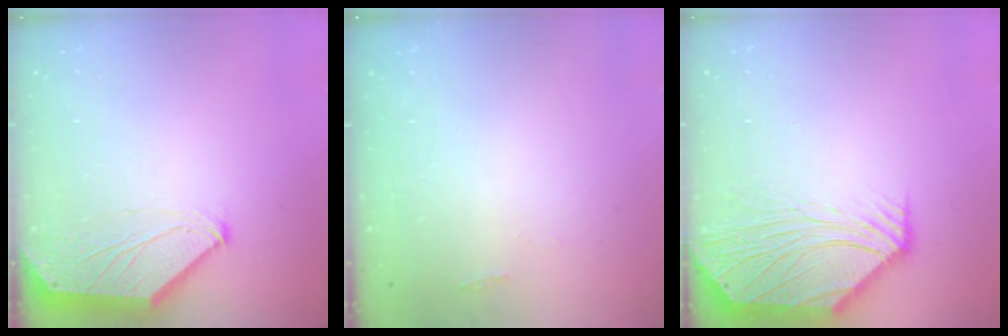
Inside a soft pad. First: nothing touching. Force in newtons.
{"total": 0.7, "press": 0.6, "slide": 0.4}
{"total": 12.0, "press": 11.8, "slide": 2.0}